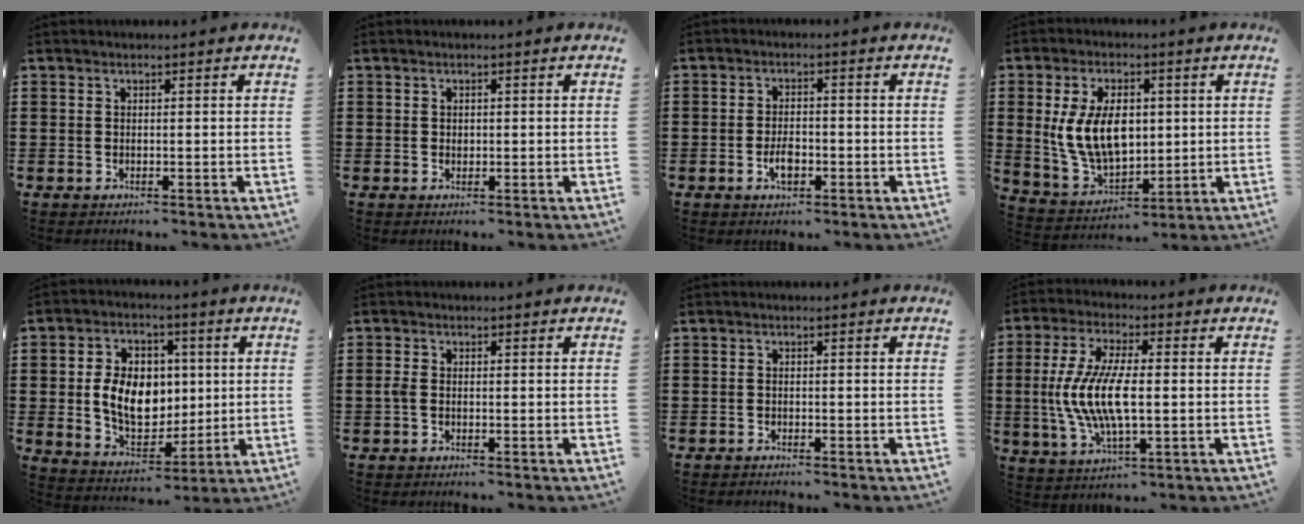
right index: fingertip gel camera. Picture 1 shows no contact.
{"total": 0.6, "force": [0.2, 0.6, 0.2], "torque": [-0.006, 0.004, 0.004]}
{"total": 3.4, "force": [-1.2, 1.6, 2.7], "torque": [-0.058, 0.000, -0.024]}
{"total": 10.6, "force": [1.5, 6.5, 8.2], "torque": [-0.187, 0.005, 0.025]}
{"total": 9.8, "force": [0.7, 7.1, 6.8], "torque": [-0.131, 0.012, 0.011]}
{"total": 1.2, "force": [-0.4, 0.6, 1.0], "torque": [-0.026, -0.001, -0.010]}
{"total": 0.9, "force": [-0.9, -0.1, -0.1], "torque": [-0.001, -0.002, -0.018]}
{"total": 10.0, "force": [-0.4, 3.2, 9.5], "torque": [-0.222, -0.015, -0.018]}